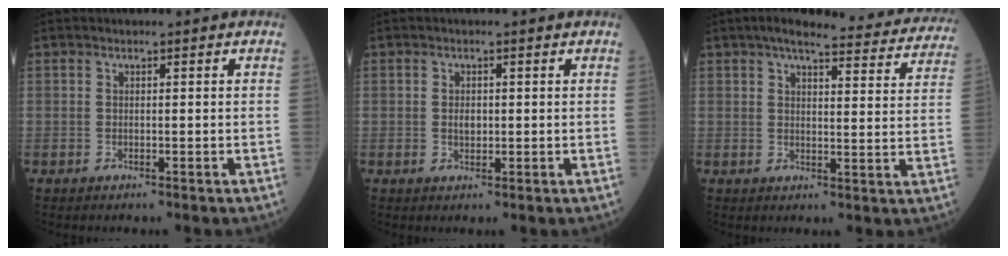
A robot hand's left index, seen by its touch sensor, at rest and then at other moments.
{"total": 1.5, "force": [0.1, 0.9, 1.1], "torque": [-0.019, 0.000, 0.003]}
{"total": 20.3, "force": [18.3, 3.7, 8.1], "torque": [-0.095, -0.013, 0.205]}